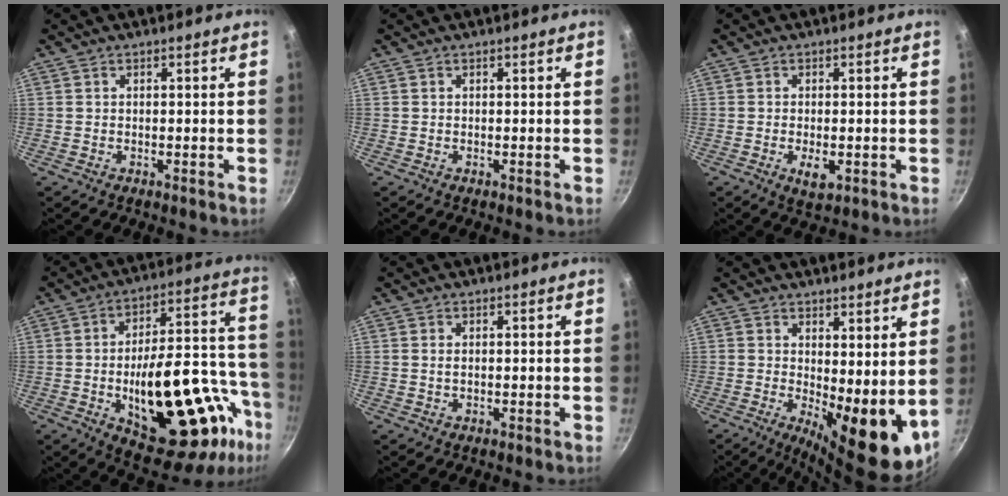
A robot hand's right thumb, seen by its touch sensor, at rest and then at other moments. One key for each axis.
{"total": 0.0}
{"total": 3.7, "fx": -1.0, "fy": 1.8, "fz": 3.1, "tx": -0.048, "ty": -0.004, "tz": -0.012}
{"total": 29.1, "fx": -8.9, "fy": 13.6, "fz": 24.1, "tx": -0.290, "ty": 0.040, "tz": -0.109}
{"total": 0.9, "fx": 0.1, "fy": 0.4, "fz": 0.8, "tx": -0.015, "ty": 0.000, "tz": 0.003}
{"total": 12.6, "fx": 1.3, "fy": 4.8, "fz": 11.6, "tx": -0.130, "ty": -0.024, "tz": 0.030}